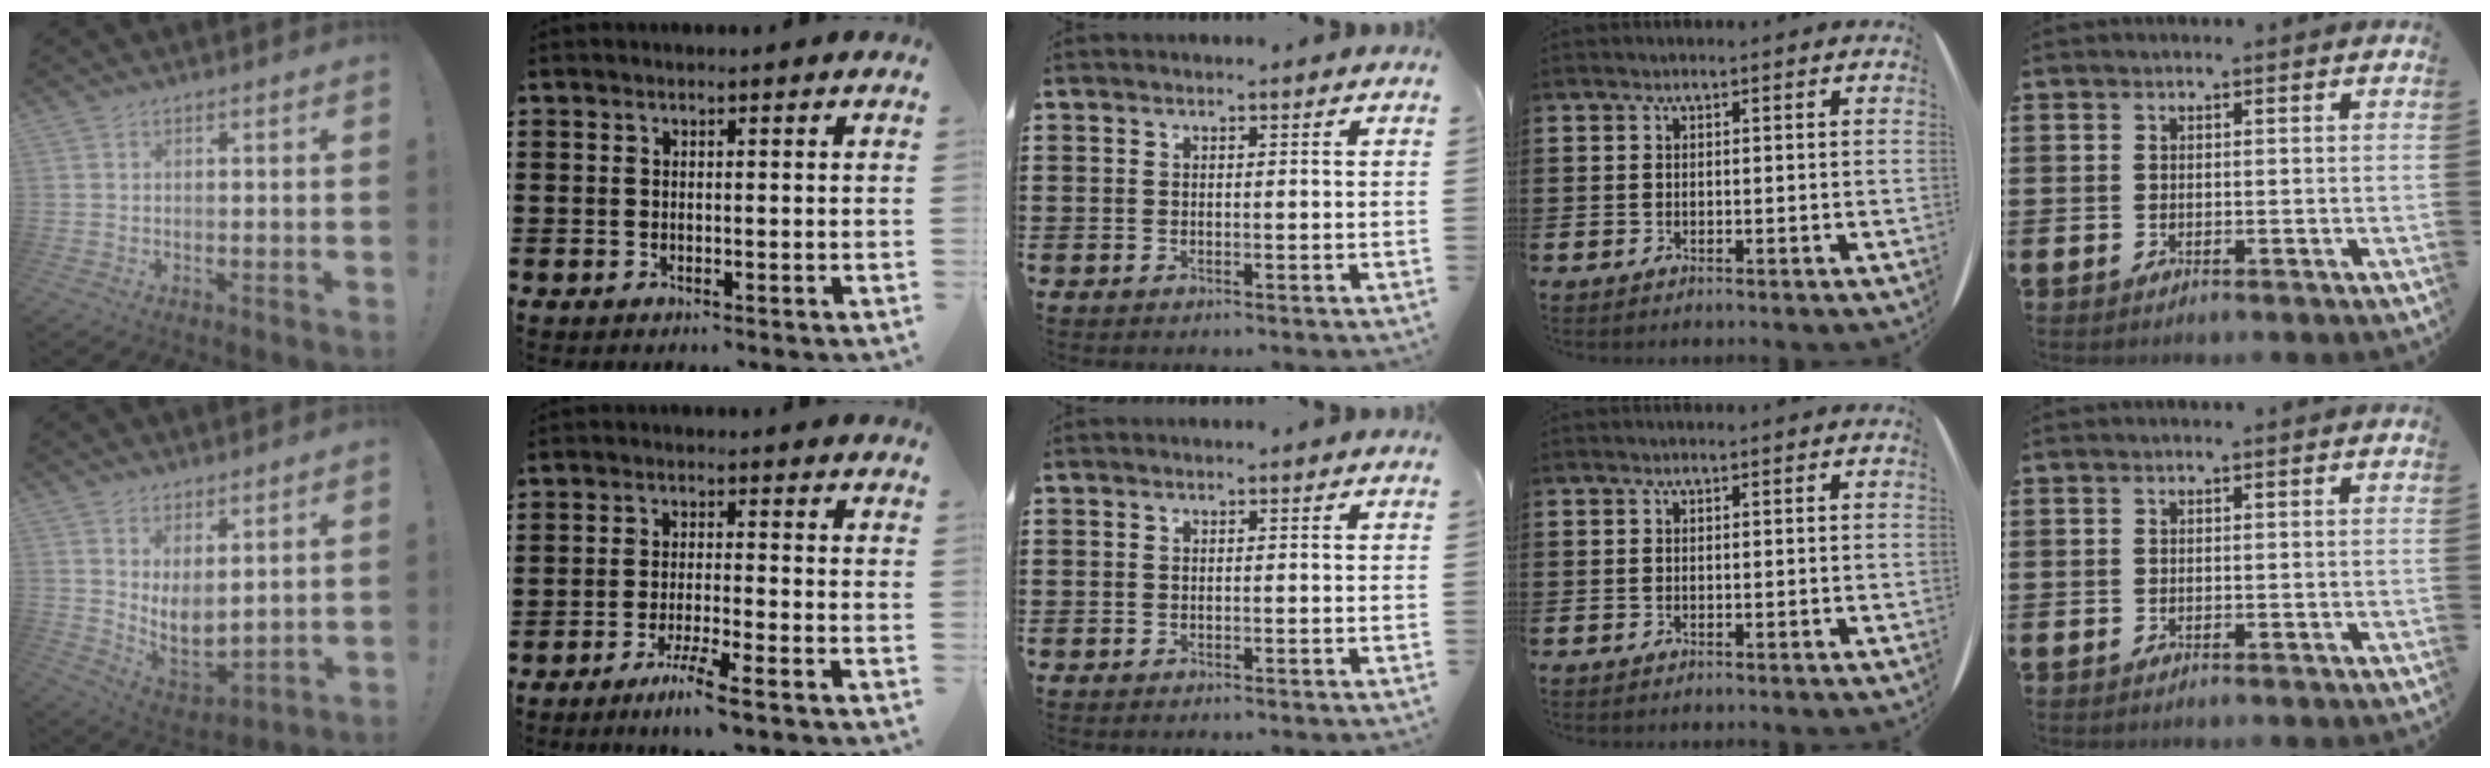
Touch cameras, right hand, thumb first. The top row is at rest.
{"thumb": {"total": 7.5, "force": [3.4, 4.0, 5.3], "torque": [-0.072, -0.054, 0.077]}, "index": {"total": 4.8, "force": [-3.4, -0.4, 3.3], "torque": [-0.068, -0.013, -0.063]}}